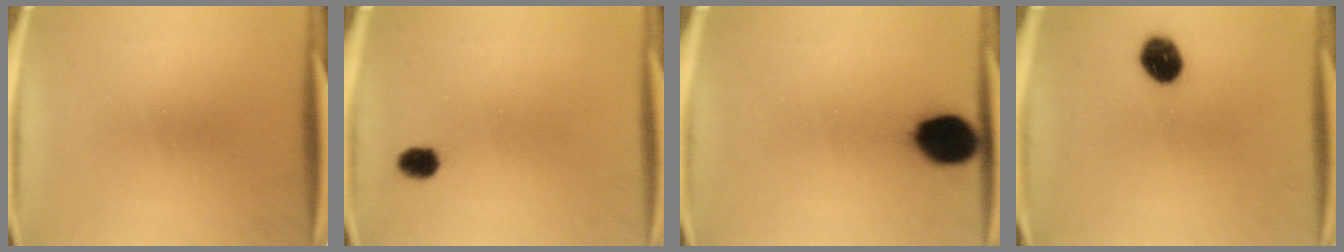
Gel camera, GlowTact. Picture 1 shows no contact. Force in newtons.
{"total": 3.1}
{"total": 11.9}
{"total": 7.7}